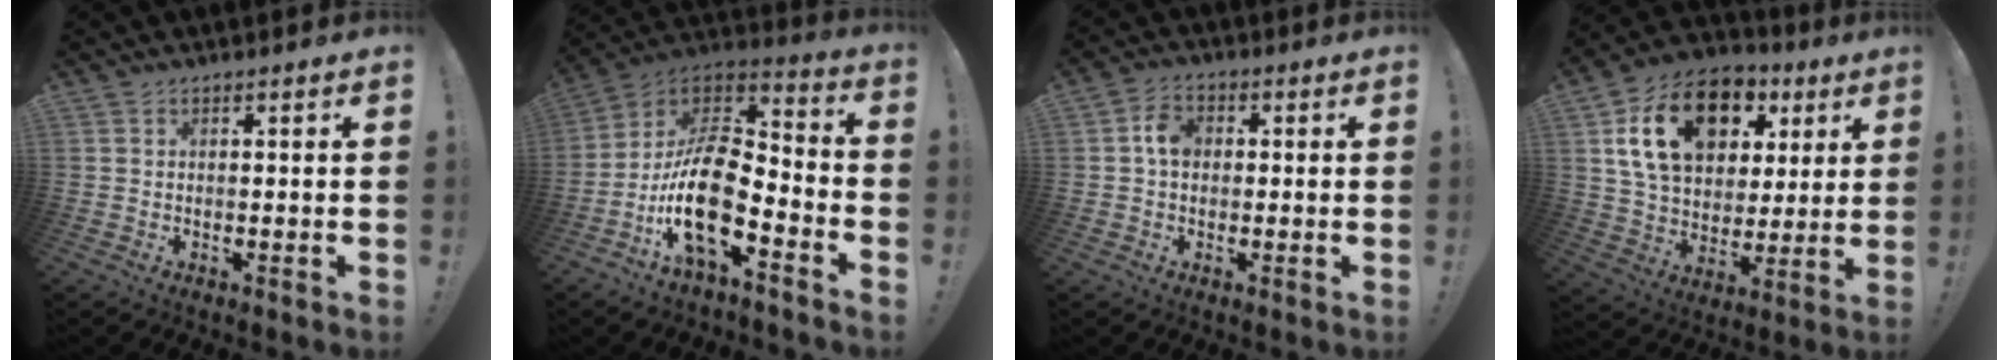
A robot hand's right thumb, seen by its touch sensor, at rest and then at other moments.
{"total": 17.2, "force": [-6.6, 7.5, 14.0], "torque": [-0.292, 0.025, -0.115]}
{"total": 5.7, "force": [0.4, 4.2, 3.8], "torque": [-0.062, 0.013, 0.006]}
{"total": 20.3, "force": [8.3, 13.8, 12.3], "torque": [-0.202, -0.022, 0.156]}